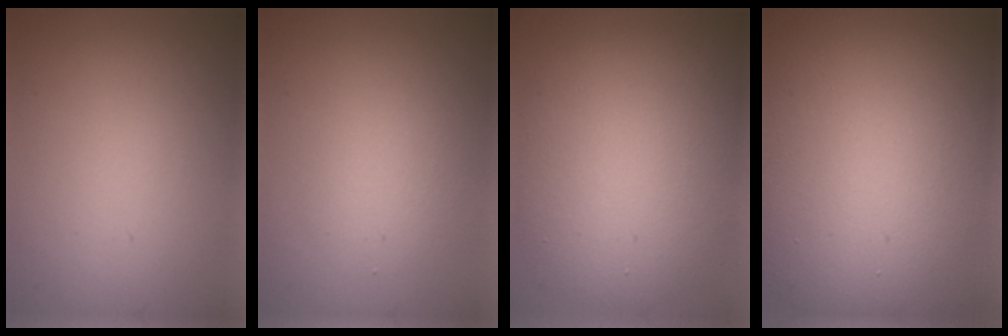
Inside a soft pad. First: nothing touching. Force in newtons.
{"total": 2.5, "press": 2.5, "slide": 0.2}
{"total": 10.4, "press": 10.4, "slide": 0.6}
{"total": 19.4, "press": 19.4, "slide": 0.6}